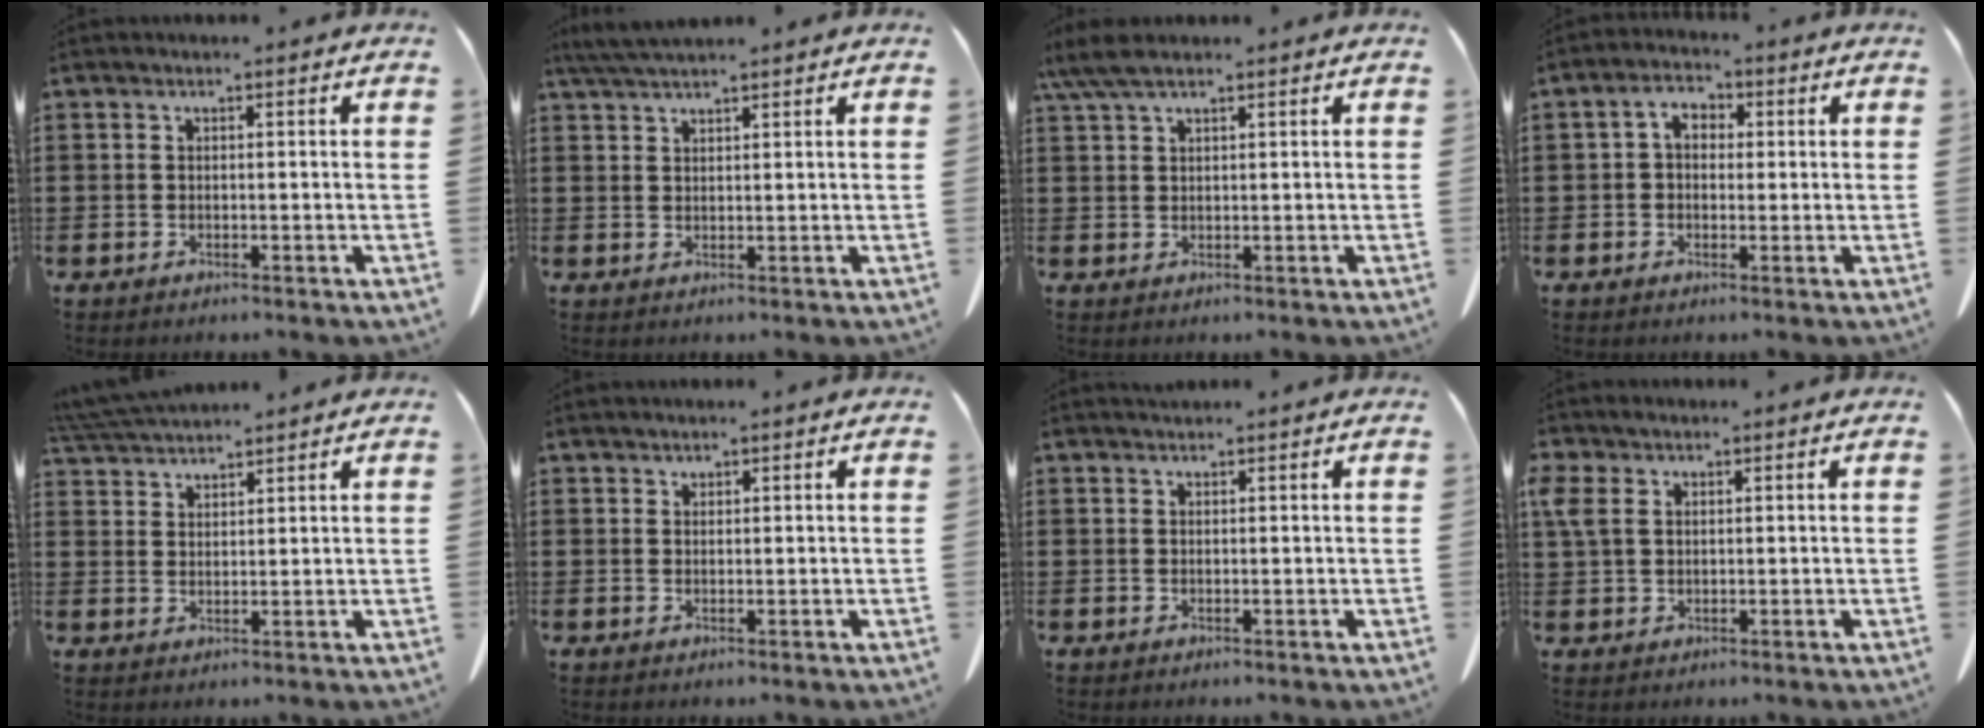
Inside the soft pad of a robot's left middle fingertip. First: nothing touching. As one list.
[{"total": 3.3, "force": [2.9, 0.2, 1.7], "torque": [-0.040, -0.002, 0.054]}, {"total": 4.0, "force": [2.7, 0.8, 2.9], "torque": [-0.062, 0.002, 0.050]}, {"total": 3.3, "force": [0.3, 2.4, 2.4], "torque": [-0.055, 0.012, 0.001]}, {"total": 4.9, "force": [4.7, 0.6, 1.3], "torque": [-0.040, -0.012, 0.089]}, {"total": 0.8, "force": [0.8, 0.2, 0.0], "torque": [-0.003, -0.002, 0.016]}, {"total": 0.7, "force": [0.6, 0.2, 0.1], "torque": [-0.004, 0.001, 0.013]}, {"total": 2.8, "force": [1.4, 1.8, 1.6], "torque": [-0.046, 0.004, 0.023]}]